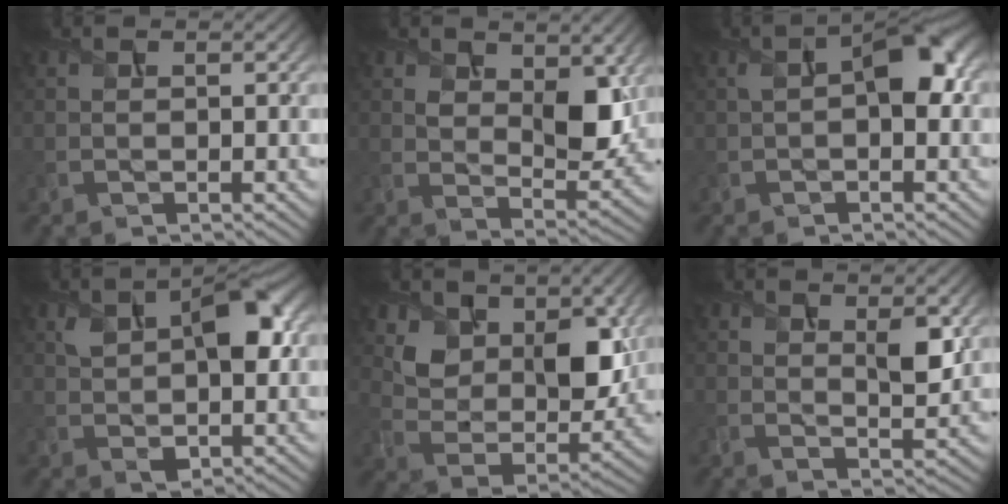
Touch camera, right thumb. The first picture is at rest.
{"total": 7.8, "force": [2.7, 4.6, 5.8], "torque": [-0.108, -0.017, 0.049]}
{"total": 5.7, "force": [0.5, 2.6, 5.0], "torque": [-0.080, 0.010, 0.007]}
{"total": 8.7, "force": [1.9, 4.7, 7.1], "torque": [-0.124, 0.003, 0.030]}
{"total": 9.7, "force": [4.8, 6.2, 5.8], "torque": [-0.114, -0.021, 0.085]}
{"total": 4.3, "force": [2.2, 1.7, 3.2], "torque": [-0.060, -0.010, 0.042]}